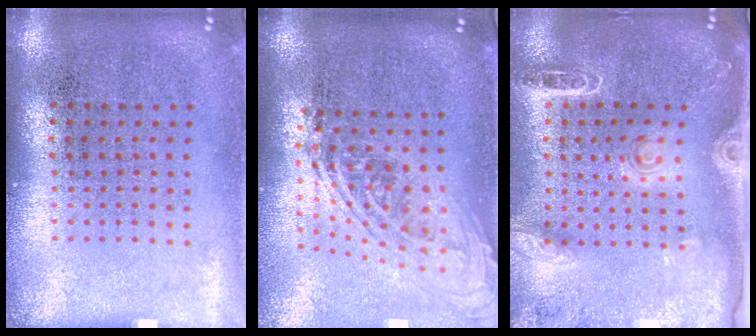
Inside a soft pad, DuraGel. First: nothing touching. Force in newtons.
{"total": 2.2, "press": 1.6, "slide": 1.5}
{"total": 1.9, "press": 1.9, "slide": 0.3}